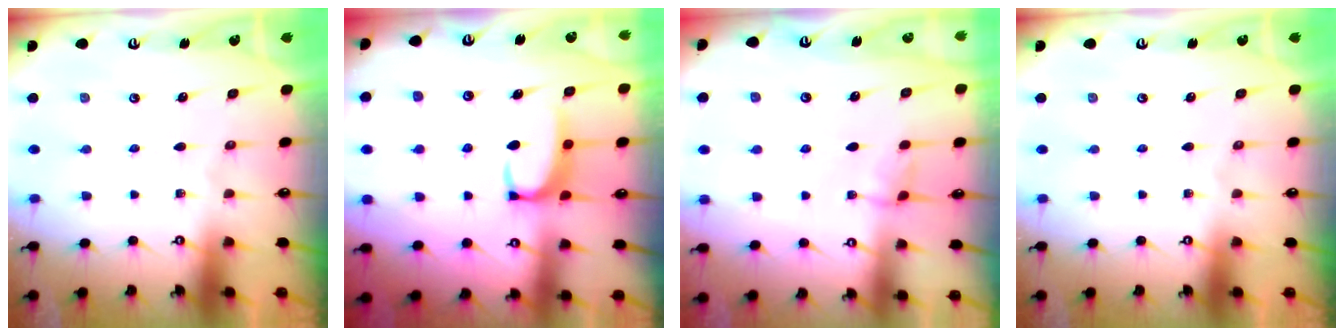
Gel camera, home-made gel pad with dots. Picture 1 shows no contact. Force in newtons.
{"total": 2.2, "press": 2.1, "slide": 0.6}
{"total": 2.9, "press": 2.9, "slide": 0.4}
{"total": 0.0}